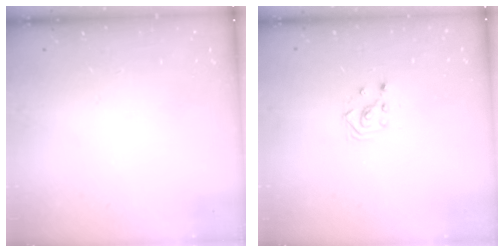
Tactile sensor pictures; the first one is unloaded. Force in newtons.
{"total": 2.9, "press": 2.9, "slide": 0.3}